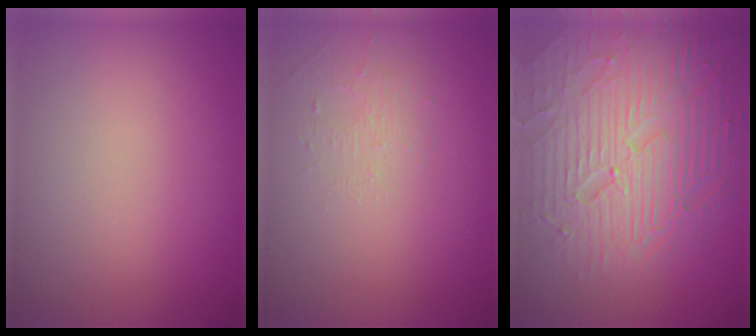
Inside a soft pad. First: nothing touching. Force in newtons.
{"total": 1.3, "press": 0.7, "slide": 1.2}
{"total": 9.2, "press": 6.3, "slide": 6.7}